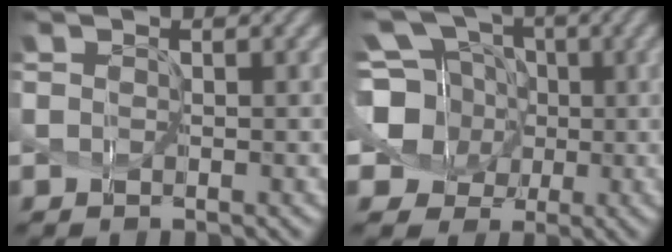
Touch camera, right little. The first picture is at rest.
{"total": 6.5, "force": [0.3, 5.8, 2.9], "torque": [-0.071, -0.005, -0.010]}